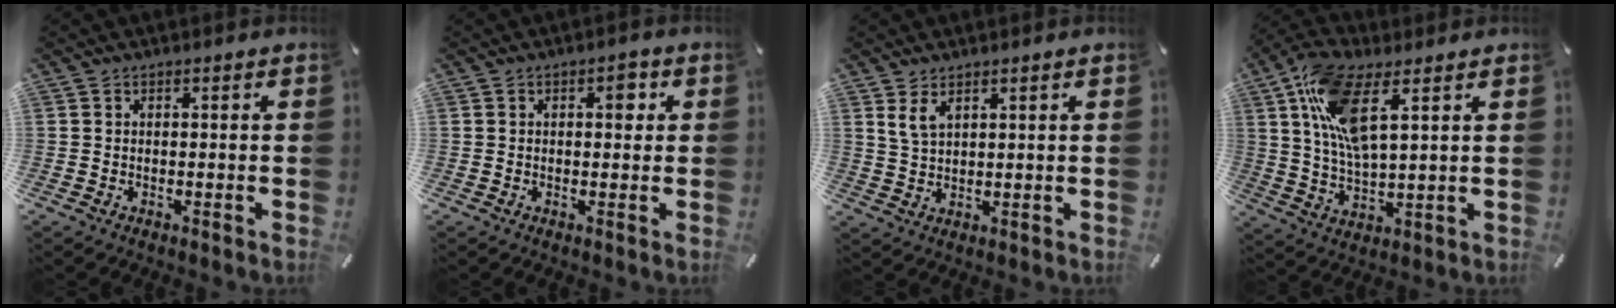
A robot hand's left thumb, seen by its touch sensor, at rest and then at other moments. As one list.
[{"total": 3.2, "force": [0.9, 1.7, 2.5], "torque": [-0.021, -0.004, 0.007]}, {"total": 4.0, "force": [2.5, 2.1, 2.4], "torque": [-0.052, 0.001, 0.047]}, {"total": 13.6, "force": [6.5, 4.9, 10.9], "torque": [-0.246, -0.017, 0.115]}]